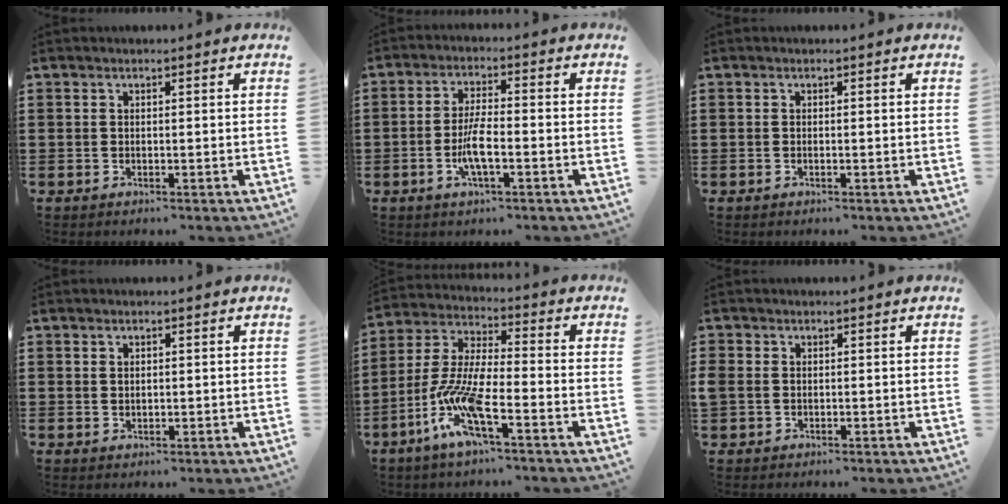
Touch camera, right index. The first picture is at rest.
{"total": 5.4, "force": [-1.7, 1.3, 4.9], "torque": [-0.109, -0.006, -0.037]}
{"total": 0.0}
{"total": 0.8, "force": [0.3, 0.4, 0.6], "torque": [-0.015, 0.001, 0.007]}
{"total": 10.3, "force": [-5.7, 1.9, 8.3], "torque": [-0.207, -0.019, -0.119]}
{"total": 1.2, "force": [-0.1, 1.1, 0.5], "torque": [-0.020, 0.003, -0.006]}